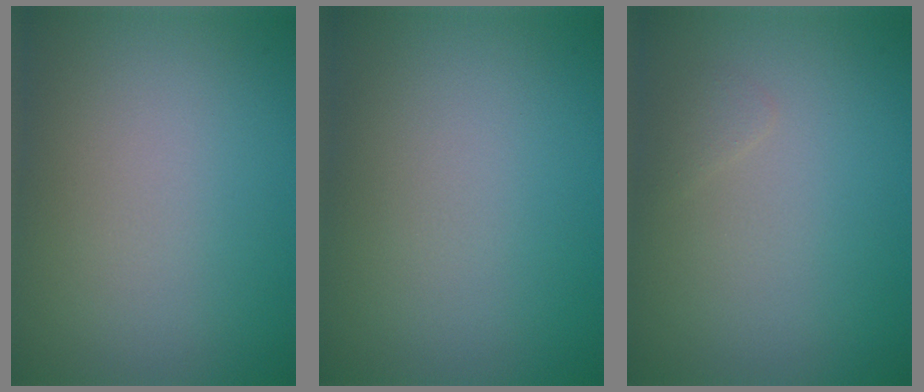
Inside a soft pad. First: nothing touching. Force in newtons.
{"total": 0.0}
{"total": 0.6, "press": 0.6, "slide": 0.0}